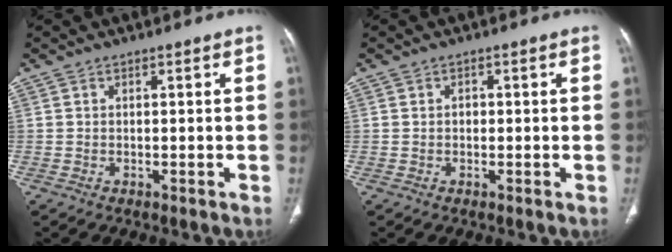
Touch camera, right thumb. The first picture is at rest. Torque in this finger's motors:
{"motor_torque": [0.34, 0.09, 0.23, -0.35, 0.10]}